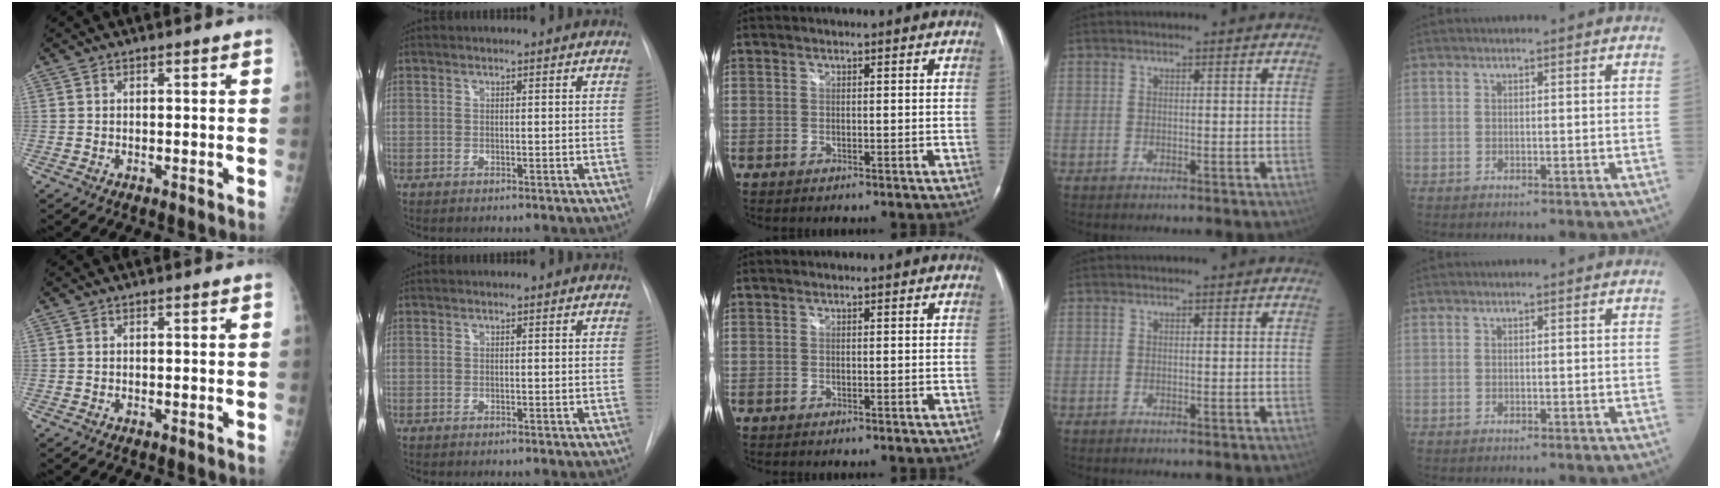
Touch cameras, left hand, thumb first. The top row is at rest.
{}